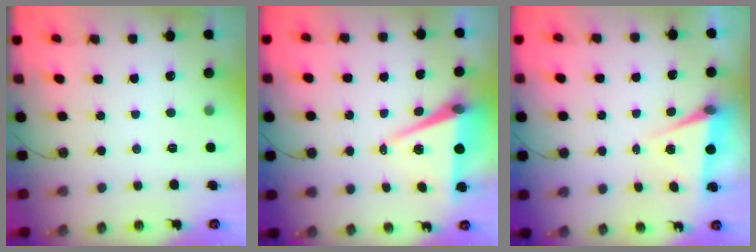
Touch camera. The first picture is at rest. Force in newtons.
{"total": 7.5, "press": 6.2, "slide": 4.2}
{"total": 5.8, "press": 3.7, "slide": 4.5}